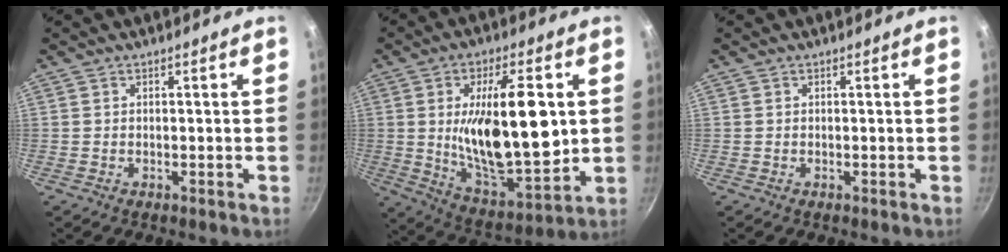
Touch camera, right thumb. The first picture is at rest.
{"total": 21.8, "force": [2.3, 9.0, 19.7], "torque": [-0.310, -0.027, 0.048]}
{"total": 0.0}